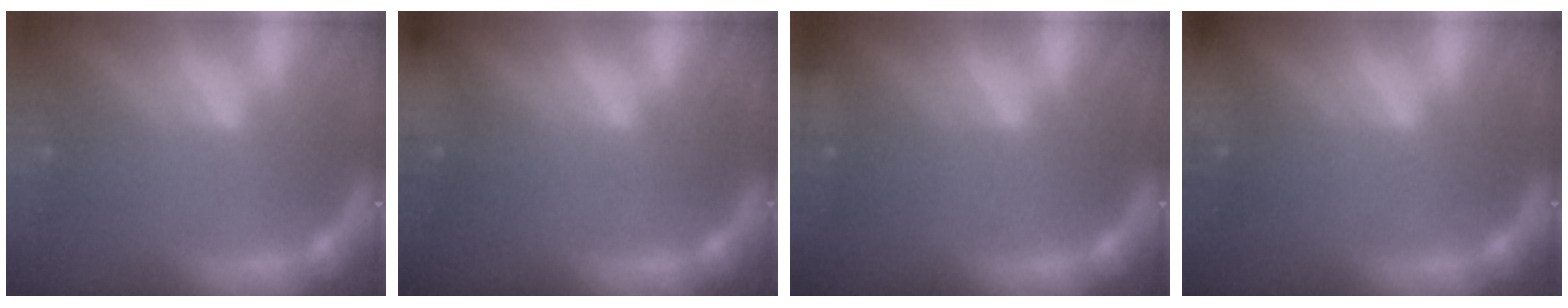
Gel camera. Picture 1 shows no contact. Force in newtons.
{"total": 7.0}
{"total": 2.9}
{"total": 8.0}